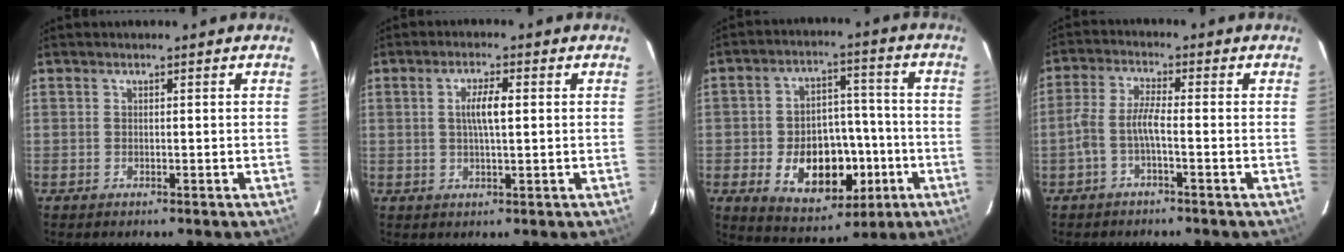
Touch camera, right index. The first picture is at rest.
{"total": 4.3, "force": [0.6, 0.9, 4.2], "torque": [-0.077, 0.004, 0.012]}
{"total": 15.5, "force": [-5.0, 10.5, 10.4], "torque": [-0.201, 0.019, -0.053]}
{"total": 4.1, "force": [-1.8, 0.4, 3.7], "torque": [-0.090, 0.010, -0.037]}